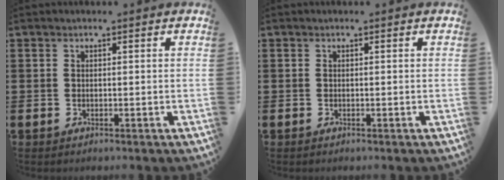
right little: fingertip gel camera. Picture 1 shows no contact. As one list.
[{"total": 0.0}]